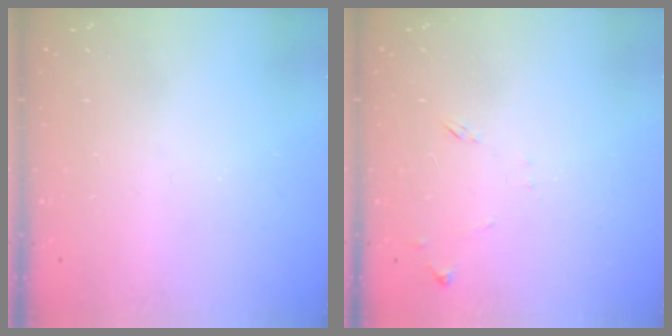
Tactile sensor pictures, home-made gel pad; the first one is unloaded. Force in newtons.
{"total": 6.7, "press": 6.7, "slide": 0.6}